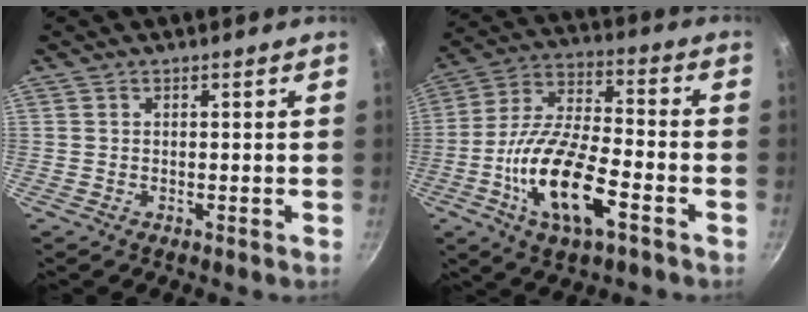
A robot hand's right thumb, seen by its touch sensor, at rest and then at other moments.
{"total": 17.6, "force": [-6.5, 7.0, 14.8], "torque": [-0.275, 0.030, -0.131]}